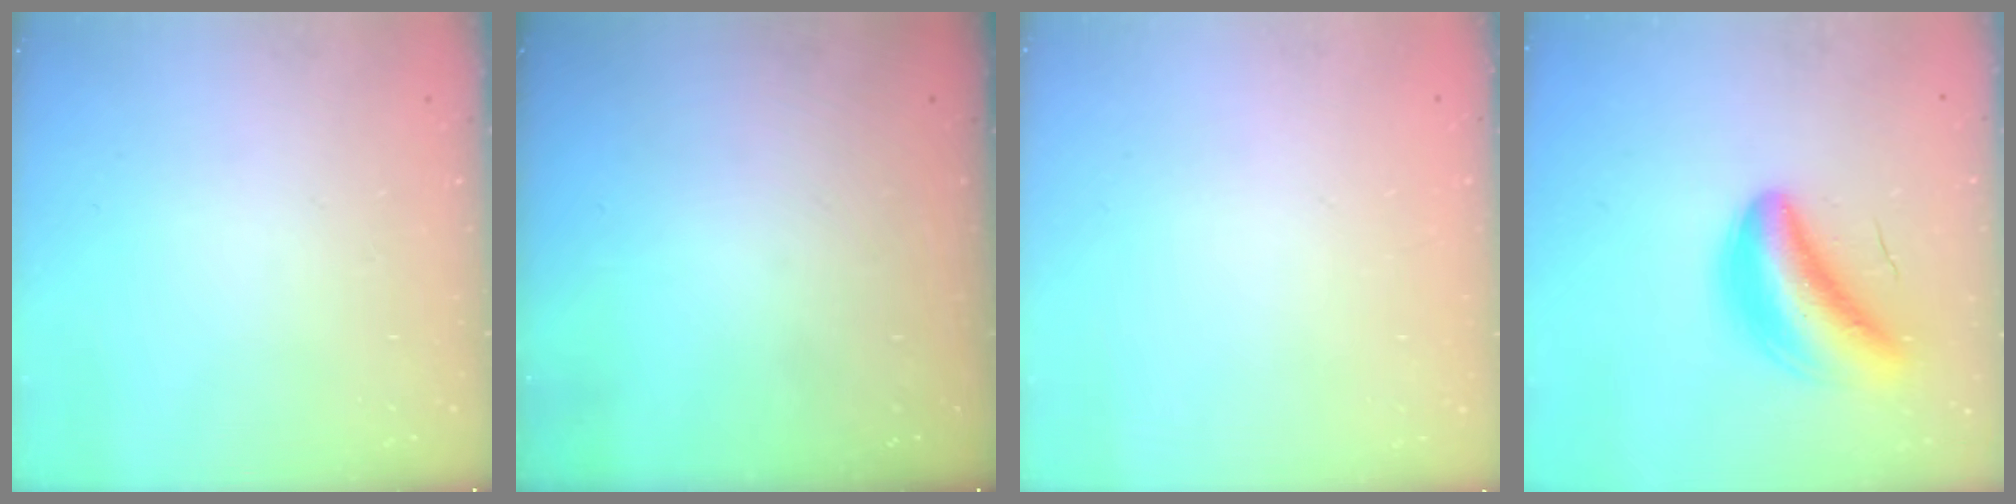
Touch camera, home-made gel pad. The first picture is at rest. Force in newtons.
{"total": 0.0}
{"total": 2.0, "press": 2.0, "slide": 0.1}
{"total": 8.5, "press": 7.9, "slide": 3.1}